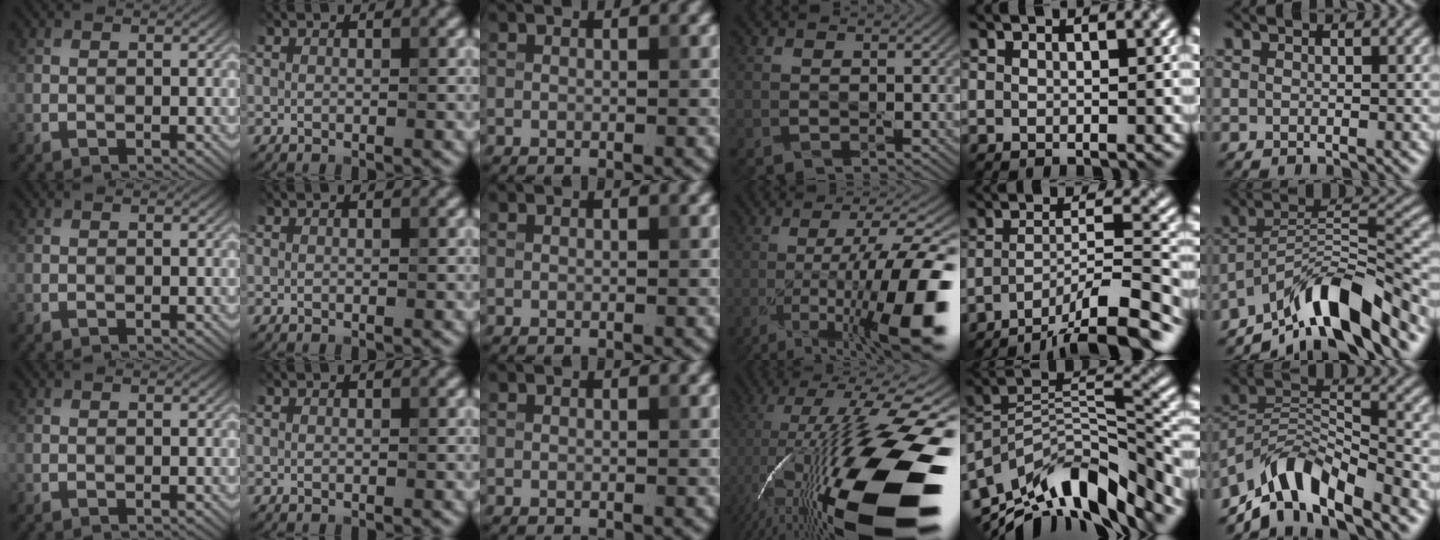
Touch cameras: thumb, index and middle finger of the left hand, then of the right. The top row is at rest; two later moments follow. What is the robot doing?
{"motion": "press", "object": "grip strengthener"}